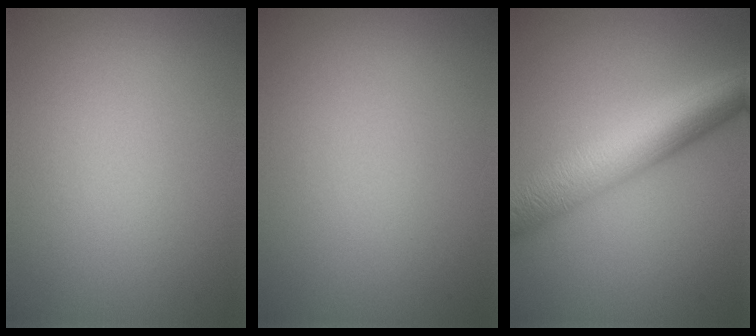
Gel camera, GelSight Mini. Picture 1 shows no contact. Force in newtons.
{"total": 0.0}
{"total": 8.4, "press": 8.4, "slide": 0.2}